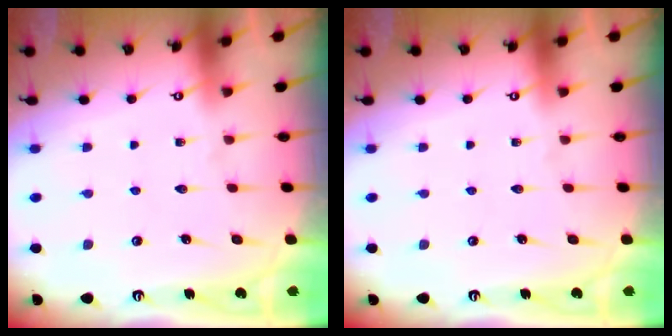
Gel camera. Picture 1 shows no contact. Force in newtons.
{"total": 0.0}